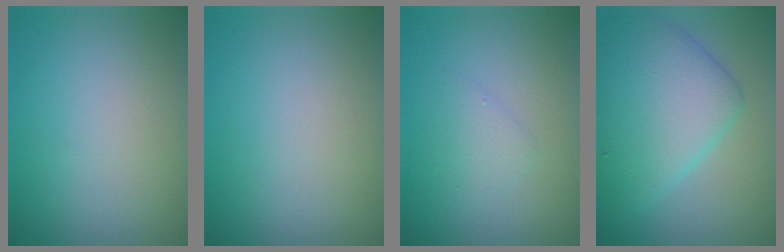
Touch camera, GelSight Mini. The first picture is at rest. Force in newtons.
{"total": 0.0}
{"total": 1.3, "press": 1.3, "slide": 0.1}
{"total": 7.5, "press": 7.5, "slide": 0.2}